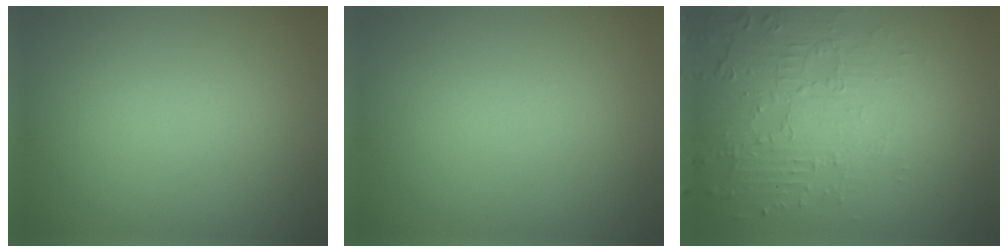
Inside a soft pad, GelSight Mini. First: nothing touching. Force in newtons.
{"total": 0.0}
{"total": 5.5, "press": 3.7, "slide": 4.1}